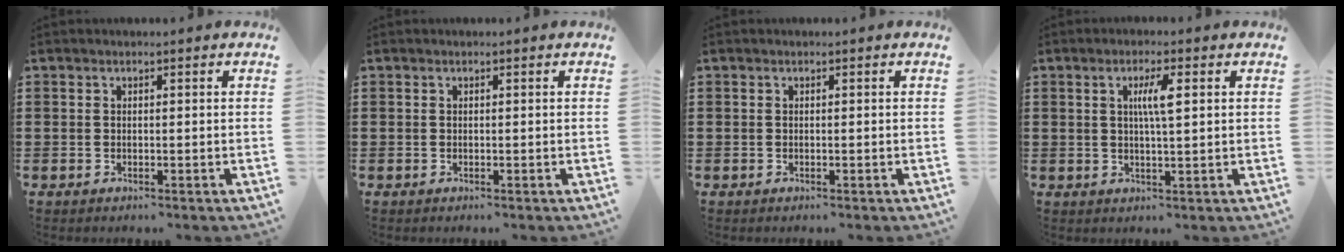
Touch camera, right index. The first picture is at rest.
{"total": 0.0}
{"total": 0.0}
{"total": 4.0, "force": [1.0, 0.5, 3.9], "torque": [-0.078, 0.006, 0.012]}